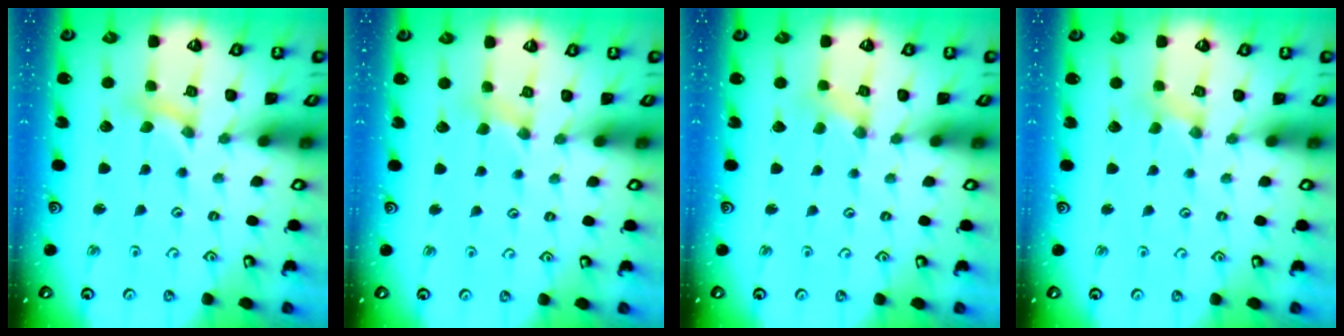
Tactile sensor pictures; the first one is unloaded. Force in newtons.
{"total": 3.1, "press": 3.1, "slide": 0.5}
{"total": 0.0}
{"total": 0.0}